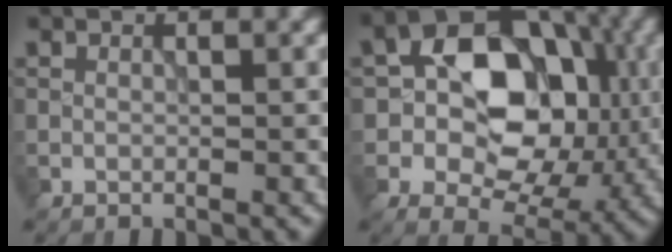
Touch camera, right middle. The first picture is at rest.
{"total": 11.3, "force": [0.3, 8.1, 7.9], "torque": [-0.101, 0.013, -0.011]}